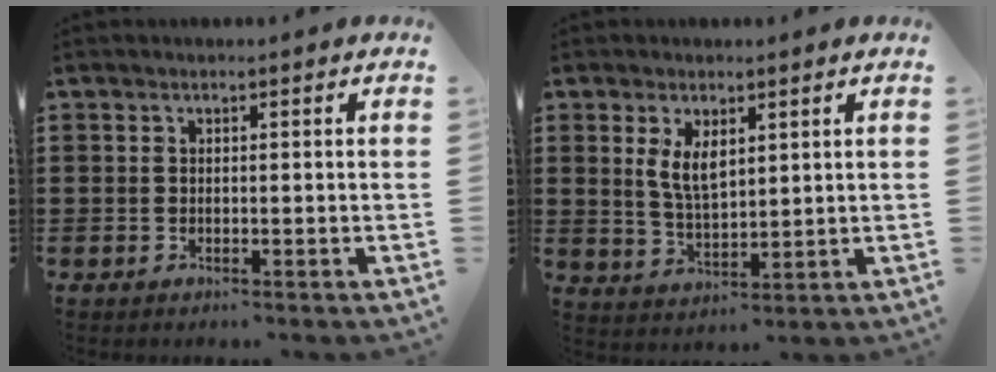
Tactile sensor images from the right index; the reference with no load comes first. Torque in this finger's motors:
{"motor_torque": [0.25, 0.12, 0.26, 0.06]}